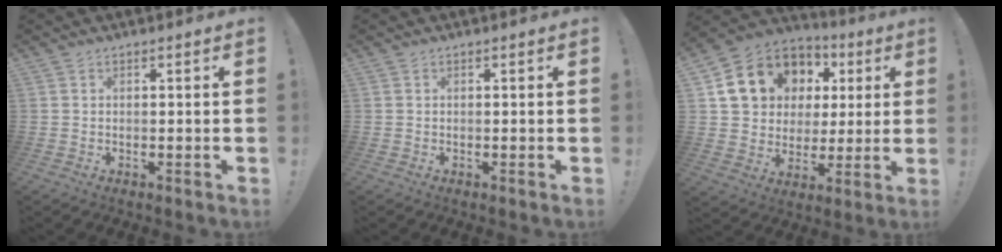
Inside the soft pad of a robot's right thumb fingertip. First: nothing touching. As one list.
[{"total": 0.0}, {"total": 16.2, "force": [6.5, 12.9, 7.3], "torque": [-0.118, -0.021, 0.149]}]